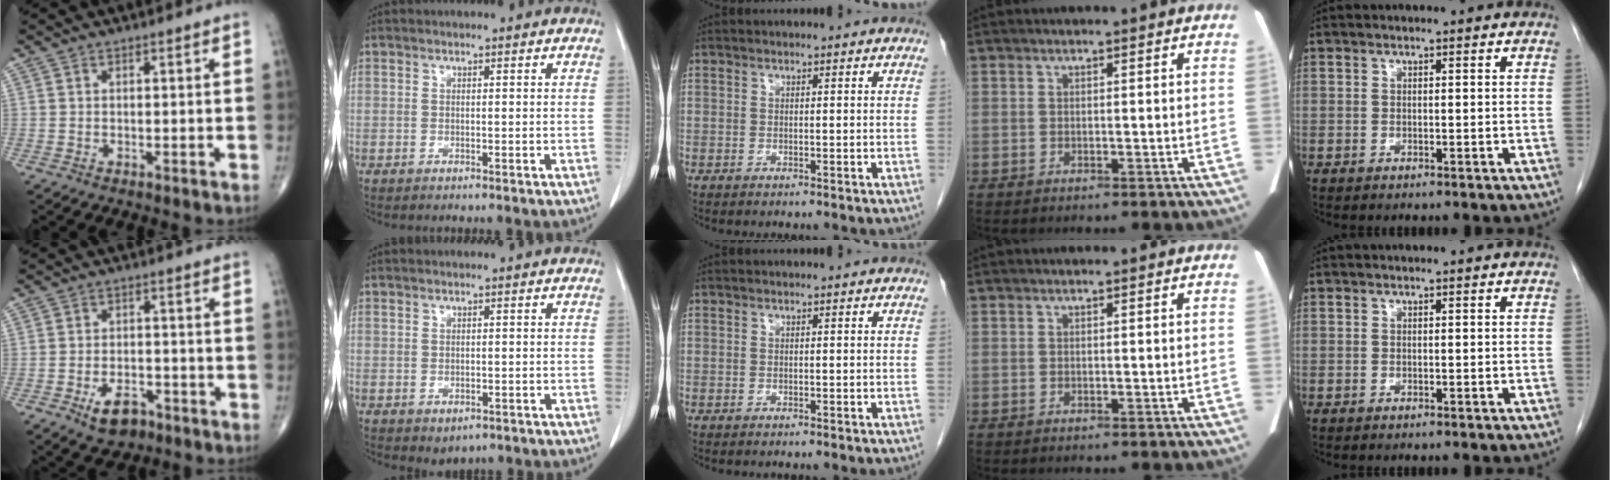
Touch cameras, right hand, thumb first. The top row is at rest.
{"thumb": {"total": 6.3, "force": [-3.6, 3.7, 3.7], "torque": [-0.051, 0.019, -0.056]}, "index": {"total": 1.9, "force": [-0.7, 1.4, 1.0], "torque": [-0.011, -0.001, 0.000]}}